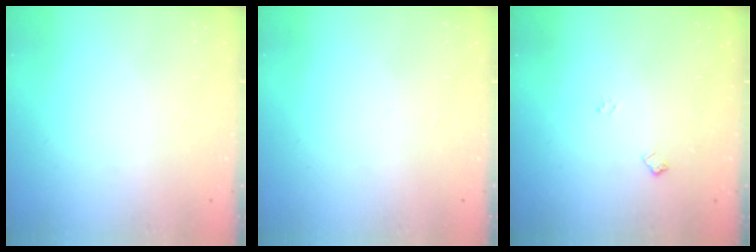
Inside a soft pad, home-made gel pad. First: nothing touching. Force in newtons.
{"total": 0.0}
{"total": 5.1, "press": 5.0, "slide": 0.8}